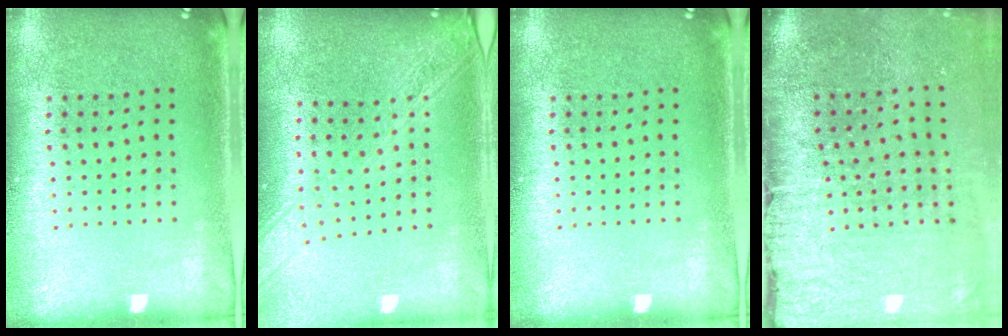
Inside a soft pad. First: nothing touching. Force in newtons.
{"total": 2.1, "press": 1.8, "slide": 1.1}
{"total": 0.0}
{"total": 4.8, "press": 3.9, "slide": 2.7}